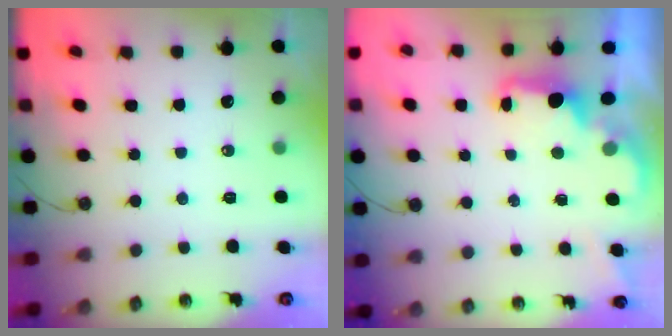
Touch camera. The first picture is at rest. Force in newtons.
{"total": 2.1, "press": 1.9, "slide": 0.8}